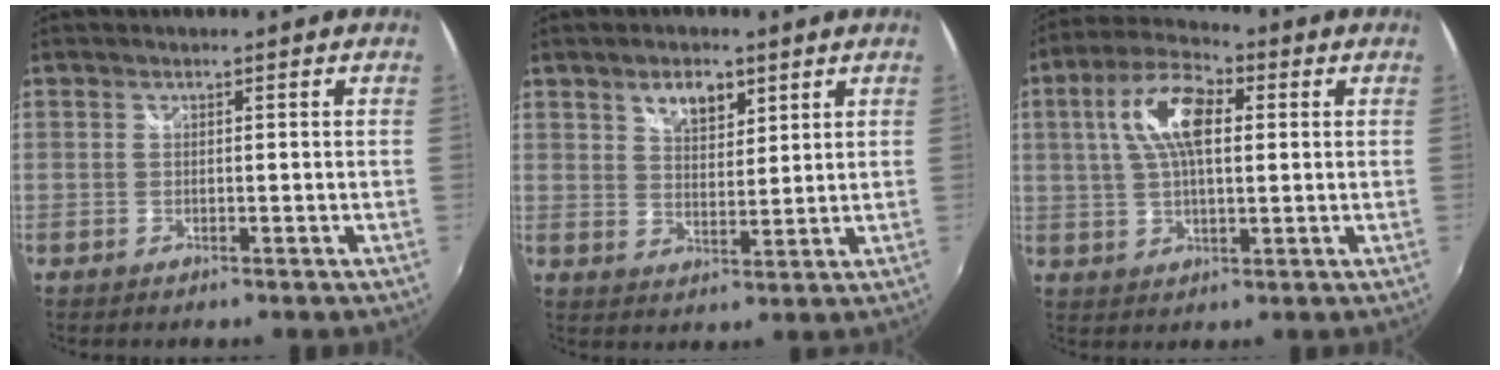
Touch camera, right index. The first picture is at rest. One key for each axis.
{"total": 5.9, "fx": 3.6, "fy": 3.1, "fz": 3.5, "tx": -0.052, "ty": 0.007, "tz": 0.064}
{"total": 11.3, "fx": 2.6, "fy": 5.0, "fz": 9.8, "tx": -0.188, "ty": 0.024, "tz": 0.043}